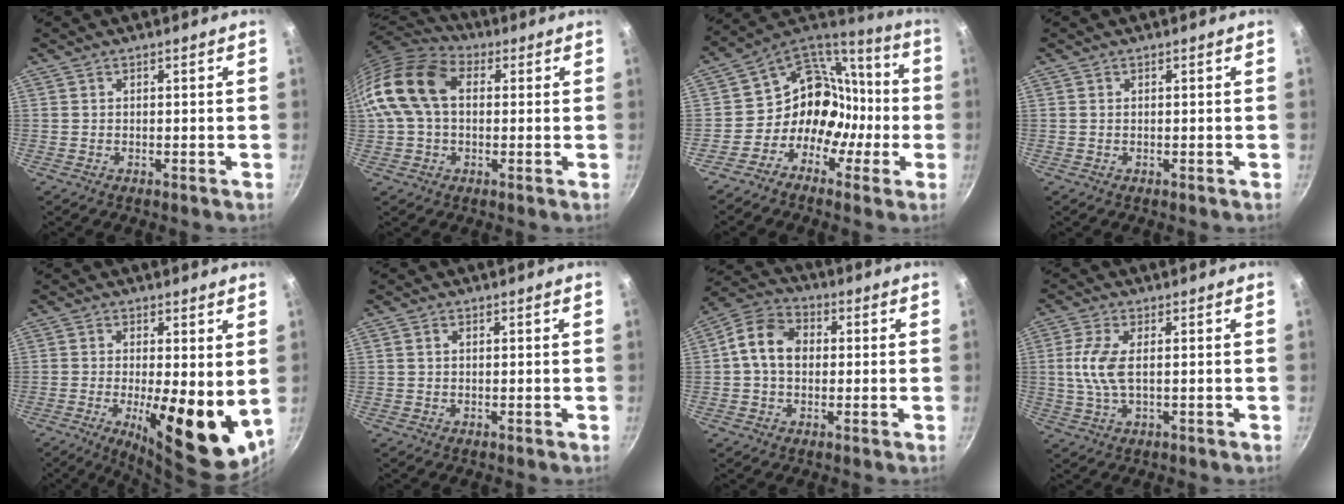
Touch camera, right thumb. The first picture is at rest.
{"total": 15.5, "force": [2.1, 10.5, 11.2], "torque": [-0.202, 0.030, 0.022]}
{"total": 14.6, "force": [-3.9, 12.4, 6.6], "torque": [-0.034, 0.075, -0.080]}
{"total": 0.0}
{"total": 14.5, "force": [-1.2, 4.8, 13.6], "torque": [-0.177, -0.020, -0.010]}
{"total": 0.9, "force": [0.3, 0.6, 0.7], "torque": [-0.012, 0.004, 0.004]}
{"total": 9.5, "force": [0.7, 7.3, 6.1], "torque": [-0.088, 0.021, -0.007]}
{"total": 6.5, "force": [0.4, 2.6, 6.0], "torque": [-0.139, 0.004, 0.005]}